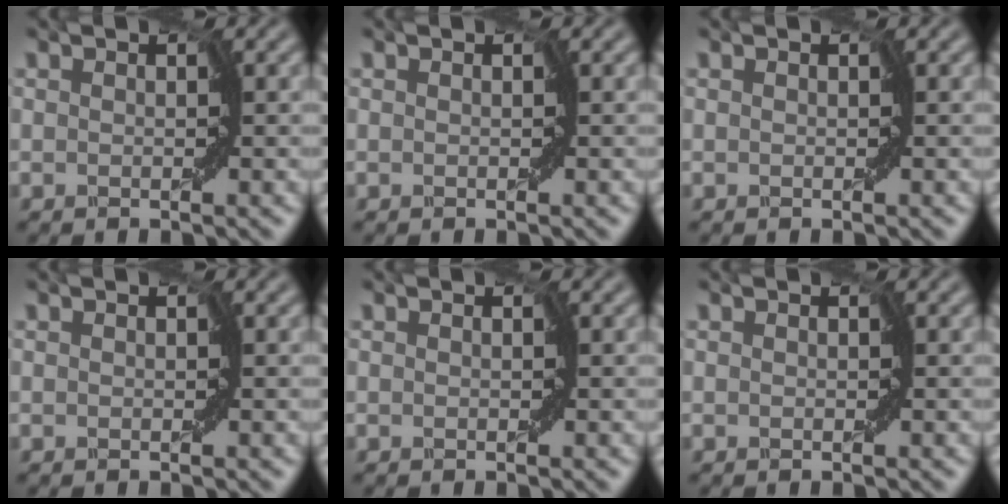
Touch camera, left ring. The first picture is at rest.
{"total": 0.0}
{"total": 0.0}
{"total": 0.0}
{"total": 0.0}
{"total": 0.0}